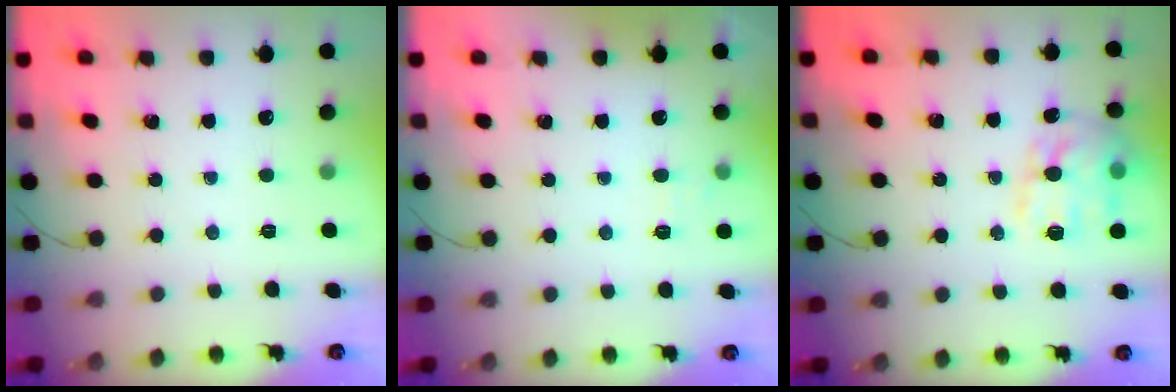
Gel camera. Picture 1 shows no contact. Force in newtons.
{"total": 6.0, "press": 5.8, "slide": 1.6}
{"total": 14.6, "press": 14.6, "slide": 0.5}